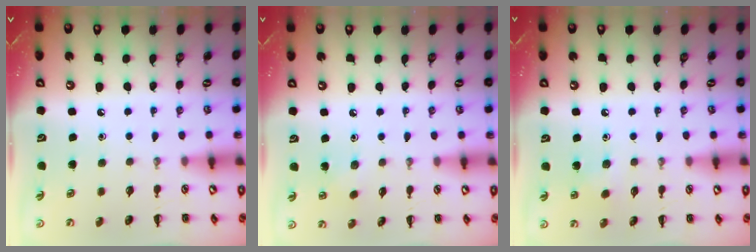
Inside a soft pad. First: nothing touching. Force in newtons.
{"total": 3.0, "press": 2.9, "slide": 0.8}
{"total": 5.3, "press": 5.1, "slide": 1.4}